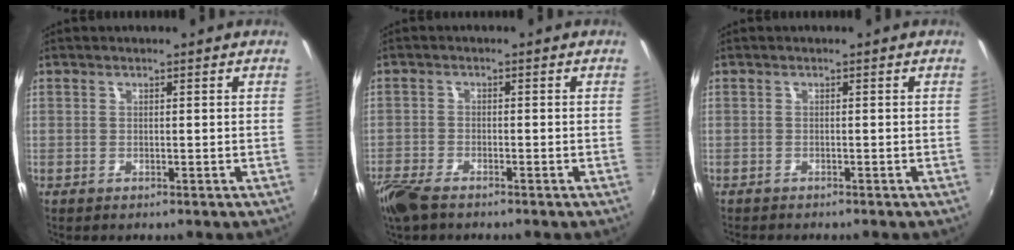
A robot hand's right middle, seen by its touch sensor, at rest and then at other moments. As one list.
[{"total": 6.5, "force": [-5.0, 2.0, 3.6], "torque": [-0.102, -0.023, -0.100]}, {"total": 1.6, "force": [-1.5, 0.1, 0.4], "torque": [-0.014, -0.009, -0.023]}]